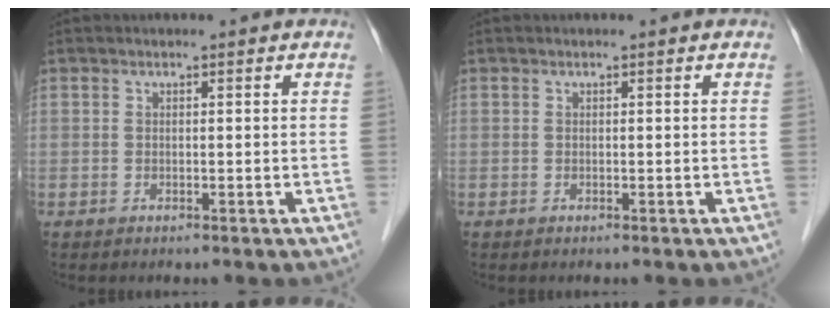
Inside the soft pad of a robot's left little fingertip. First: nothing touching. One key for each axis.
{"total": 0.0}